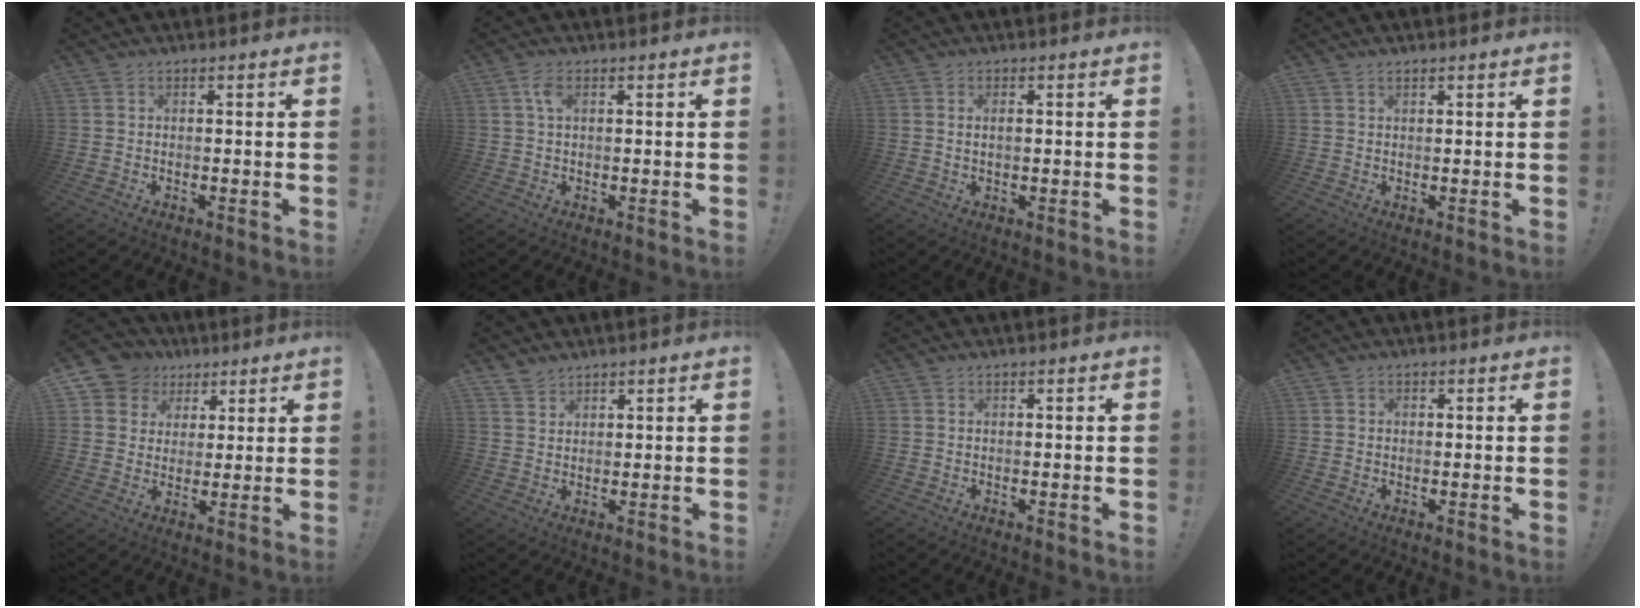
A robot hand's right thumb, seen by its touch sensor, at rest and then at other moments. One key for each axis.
{"total": 3.8, "fx": 1.3, "fy": 1.8, "fz": 3.1, "tx": -0.051, "ty": 0.000, "tz": 0.020}
{"total": 1.7, "fx": 0.2, "fy": 0.6, "fz": 1.5, "tx": -0.030, "ty": 0.002, "tz": 0.003}
{"total": 0.7, "fx": 0.6, "fy": 0.2, "fz": 0.3, "tx": 0.002, "ty": -0.004, "tz": 0.010}
{"total": 8.4, "fx": 3.5, "fy": 7.5, "fz": 1.4, "tx": -0.025, "ty": -0.018, "tz": 0.072}
{"total": 3.0, "fx": 2.7, "fy": 1.2, "fz": 0.3, "tx": 0.002, "ty": -0.018, "tz": 0.051}
{"total": 0.0}
{"total": 0.9, "fx": -0.1, "fy": 0.8, "fz": 0.3, "tx": -0.005, "ty": 0.002, "tz": -0.002}